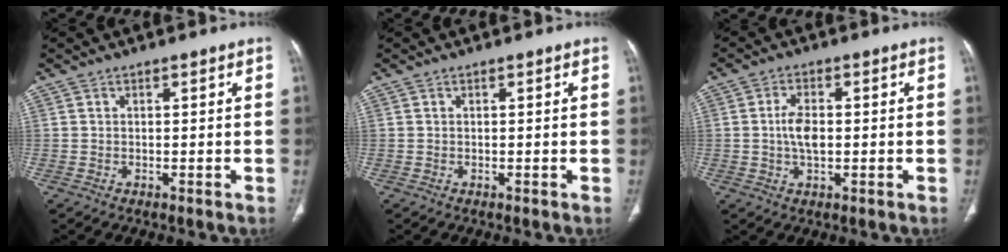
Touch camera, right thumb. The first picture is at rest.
{"total": 0.0}
{"total": 4.9, "force": [-0.1, 2.6, 4.2], "torque": [-0.082, 0.005, -0.002]}